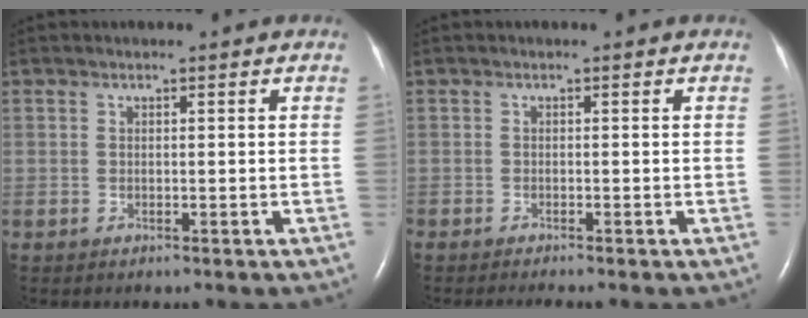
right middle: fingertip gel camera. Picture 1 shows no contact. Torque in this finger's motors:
{"motor_torque": [0.85, -0.77, 0.14, 0.06]}